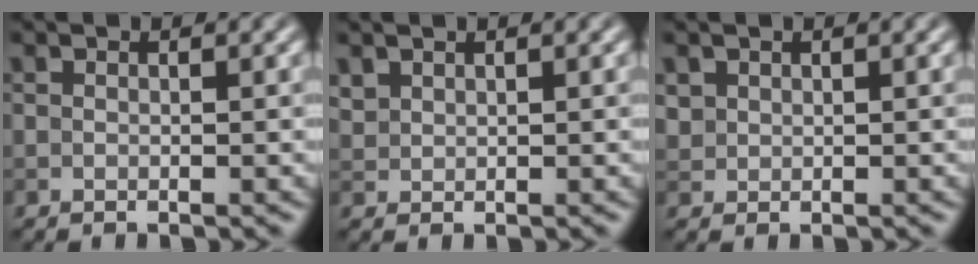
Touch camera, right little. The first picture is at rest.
{"total": 1.1, "force": [0.9, 0.5, 0.2], "torque": [-0.009, 0.001, 0.024]}
{"total": 1.0, "force": [0.5, 0.8, 0.1], "torque": [-0.001, -0.003, 0.016]}